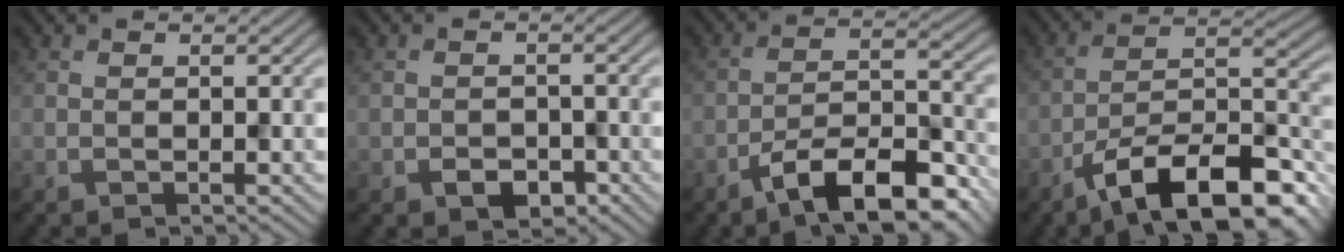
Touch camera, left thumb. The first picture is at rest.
{"total": 2.8, "force": [-1.5, 1.9, 1.4], "torque": [-0.022, -0.006, -0.025]}
{"total": 11.8, "force": [-8.0, 3.6, 7.9], "torque": [-0.124, 0.003, -0.142]}
{"total": 15.2, "force": [-10.4, 4.7, 10.0], "torque": [-0.166, -0.003, -0.182]}